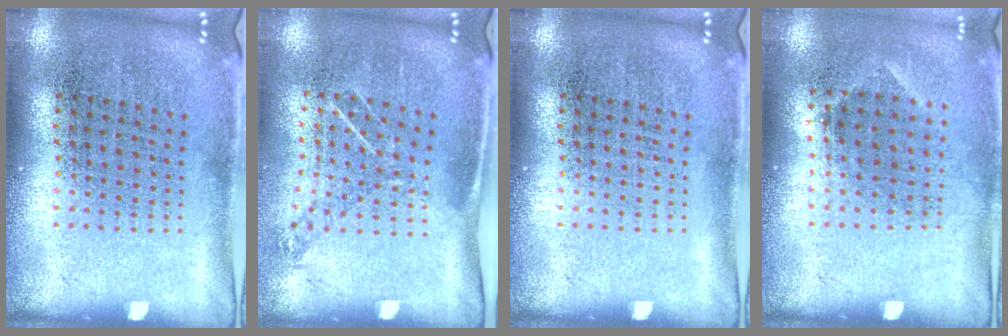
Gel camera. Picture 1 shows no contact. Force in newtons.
{"total": 0.9, "press": 0.8, "slide": 0.5}
{"total": 0.0}
{"total": 0.8, "press": 0.7, "slide": 0.5}